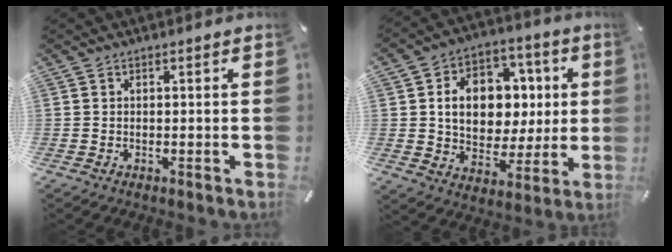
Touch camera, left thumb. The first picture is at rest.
{"total": 14.7, "force": [2.1, 12.1, 8.1], "torque": [-0.130, -0.005, 0.047]}